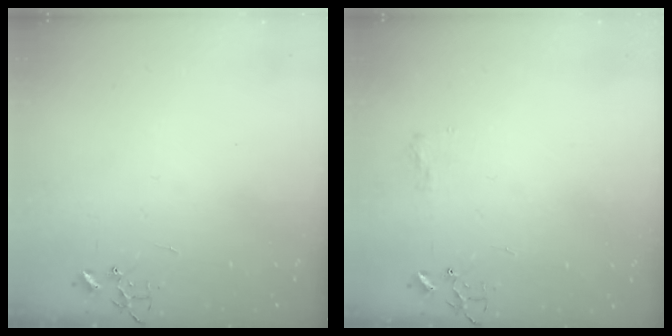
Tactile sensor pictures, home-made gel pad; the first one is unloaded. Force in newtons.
{"total": 6.4, "press": 6.4, "slide": 0.1}